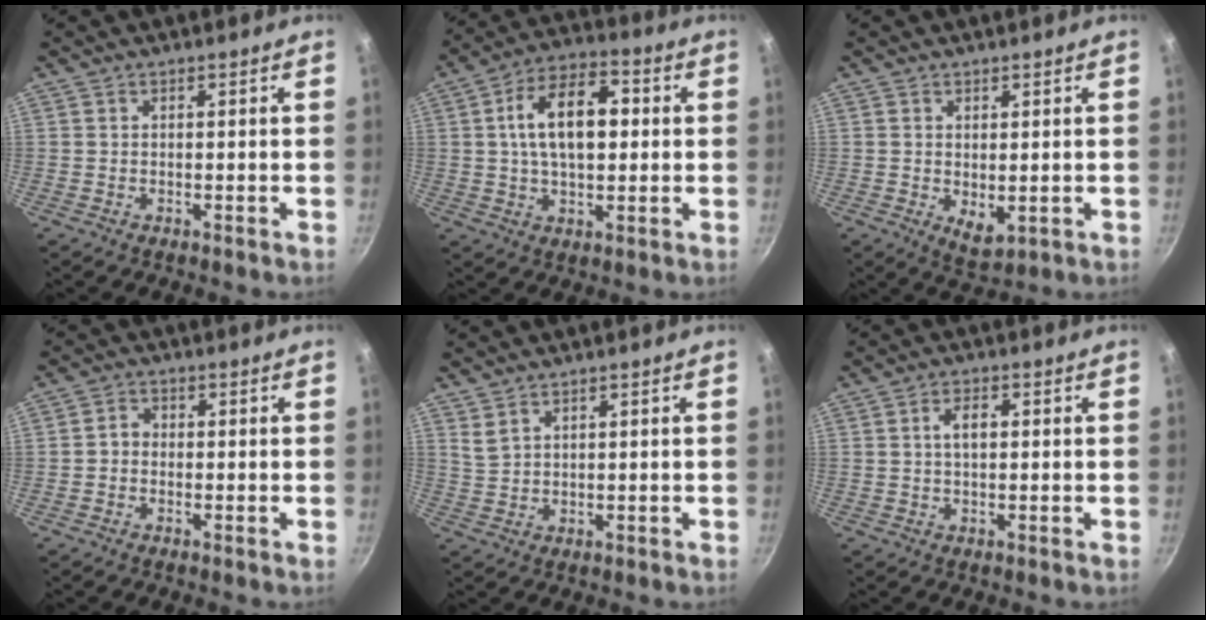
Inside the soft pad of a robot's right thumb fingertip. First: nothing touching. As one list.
[{"total": 14.3, "force": [1.9, 8.2, 11.6], "torque": [-0.169, 0.021, 0.024]}, {"total": 4.4, "force": [0.1, 2.6, 3.5], "torque": [-0.049, -0.014, 0.009]}, {"total": 2.4, "force": [-0.6, 2.0, 1.2], "torque": [-0.015, 0.014, -0.018]}, {"total": 2.3, "force": [1.8, 1.2, 1.0], "torque": [-0.017, -0.009, 0.042]}, {"total": 3.4, "force": [0.5, 2.0, 2.7], "torque": [-0.042, 0.011, 0.008]}]